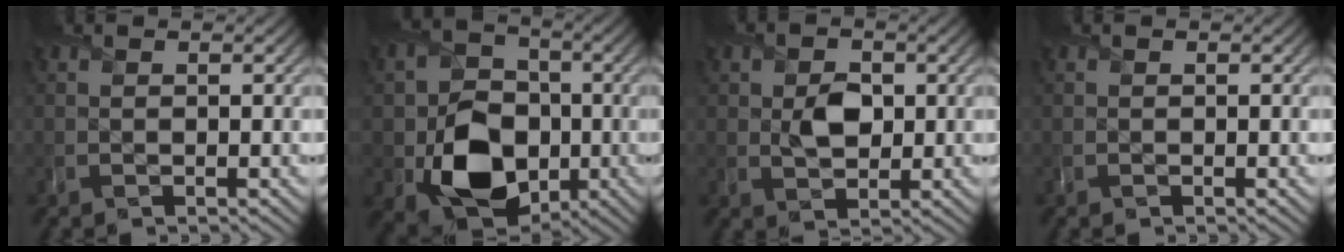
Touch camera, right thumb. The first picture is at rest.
{"total": 11.3, "force": [-2.7, 9.0, 6.3], "torque": [-0.121, -0.021, -0.055]}
{"total": 3.6, "force": [0.4, 2.7, 2.4], "torque": [-0.049, -0.003, 0.005]}
{"total": 0.0}